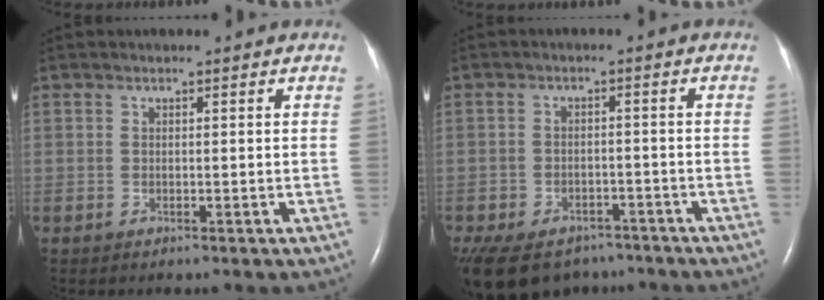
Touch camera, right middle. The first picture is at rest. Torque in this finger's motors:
{"motor_torque": [1.08, -1.06, 0.19, 0.06]}